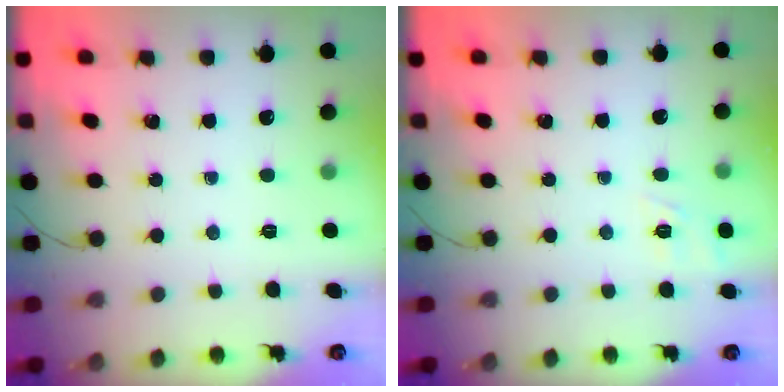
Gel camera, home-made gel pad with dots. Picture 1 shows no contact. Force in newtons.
{"total": 2.1, "press": 1.4, "slide": 1.5}